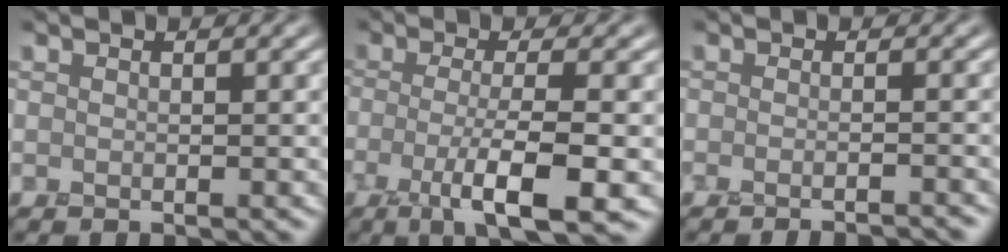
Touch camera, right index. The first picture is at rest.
{"total": 5.5, "force": [-1.7, 1.0, 5.1], "torque": [-0.085, 0.001, -0.036]}
{"total": 2.5, "force": [-2.2, 0.4, 1.1], "torque": [0.003, 0.003, -0.035]}